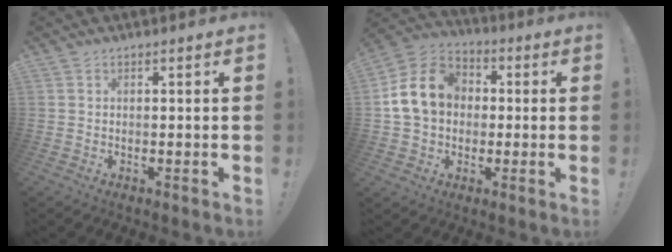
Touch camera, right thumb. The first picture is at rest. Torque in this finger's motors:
{"motor_torque": [1.72, 1.99, 0.86, -0.03, 0.06]}